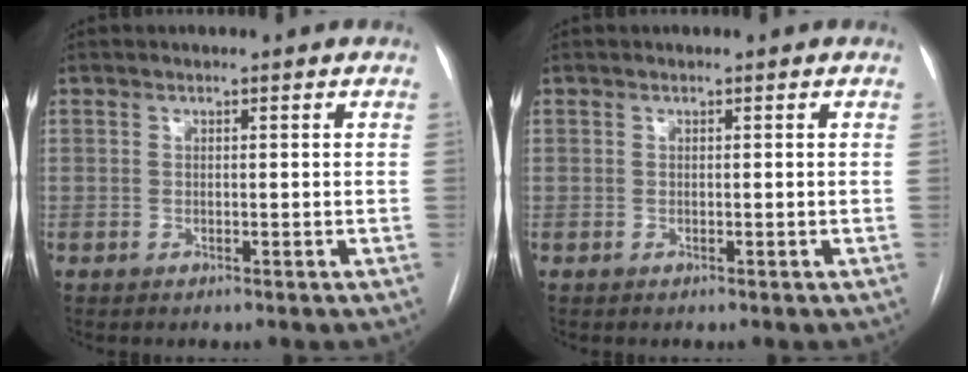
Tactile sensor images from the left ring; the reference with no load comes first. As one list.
[{"total": 0.0}]